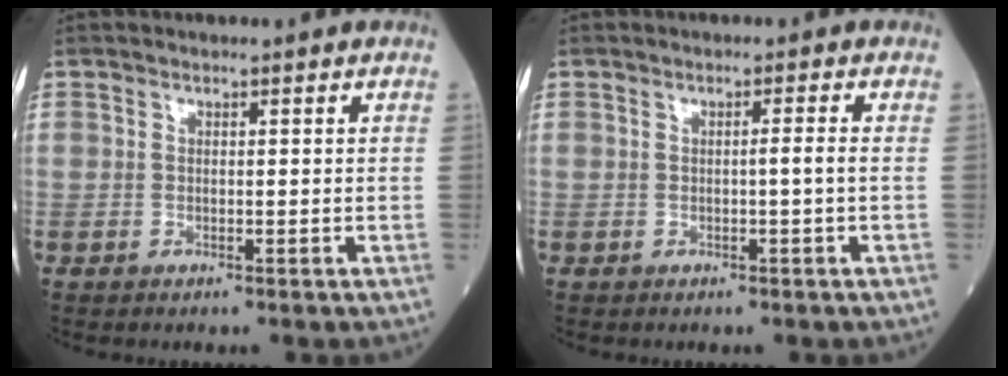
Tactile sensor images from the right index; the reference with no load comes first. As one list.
[{"total": 1.3, "force": [-0.3, -0.5, 1.2], "torque": [-0.018, 0.000, -0.006]}]